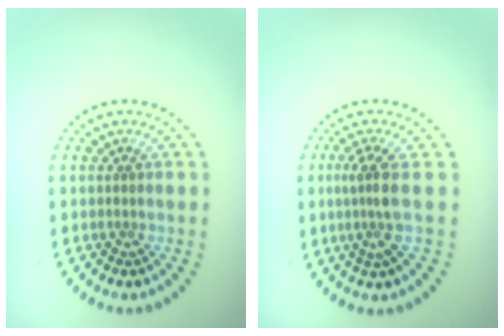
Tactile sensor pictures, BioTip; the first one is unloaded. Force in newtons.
{"total": 2.8, "press": 2.0, "slide": 1.9}